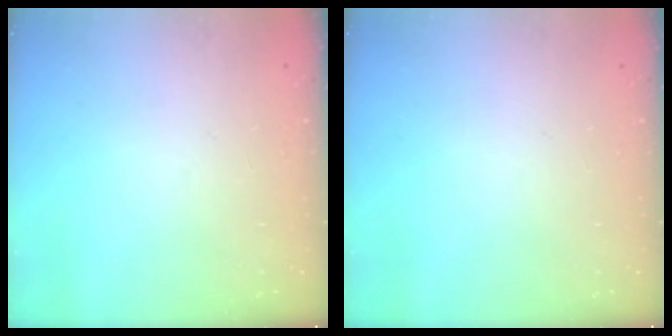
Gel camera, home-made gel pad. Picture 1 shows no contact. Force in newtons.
{"total": 0.0}